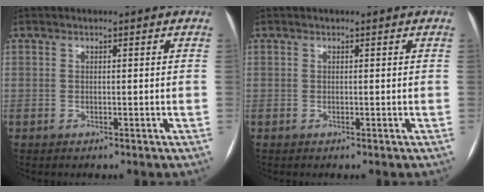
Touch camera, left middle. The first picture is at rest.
{"total": 0.0}